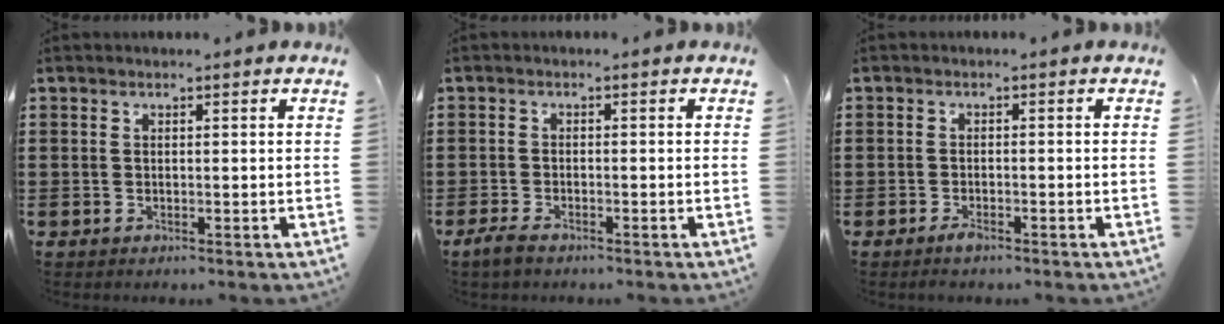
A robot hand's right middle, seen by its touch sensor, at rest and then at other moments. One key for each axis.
{"total": 1.9, "fx": -1.5, "fy": 0.6, "fz": 1.0, "tx": -0.028, "ty": 0.000, "tz": -0.031}
{"total": 1.6, "fx": -1.2, "fy": 0.5, "fz": 0.8, "tx": -0.016, "ty": -0.002, "tz": -0.023}